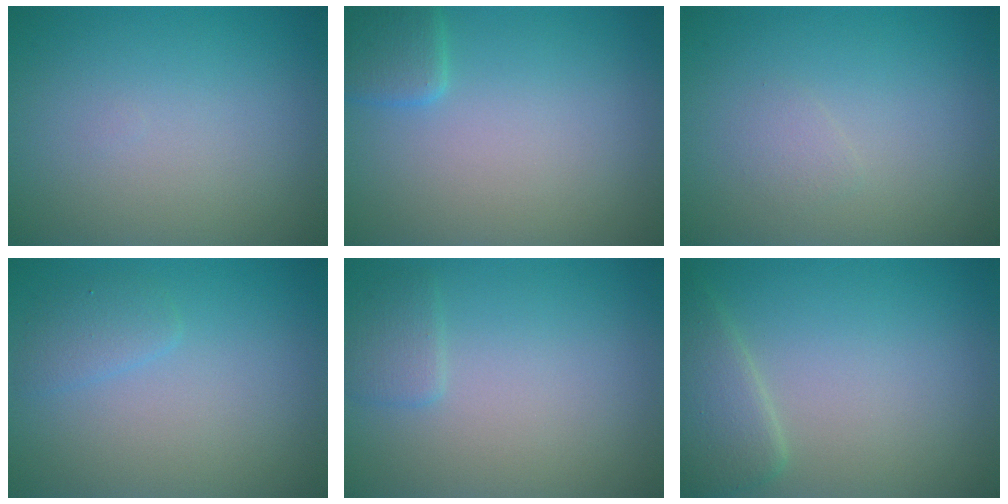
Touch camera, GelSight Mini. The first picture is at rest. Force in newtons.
{"total": 2.1, "press": 2.1, "slide": 0.1}
{"total": 0.8, "press": 0.8, "slide": 0.1}
{"total": 1.4, "press": 1.4, "slide": 0.1}
{"total": 1.4, "press": 1.4, "slide": 0.1}
{"total": 3.0, "press": 2.9, "slide": 0.2}